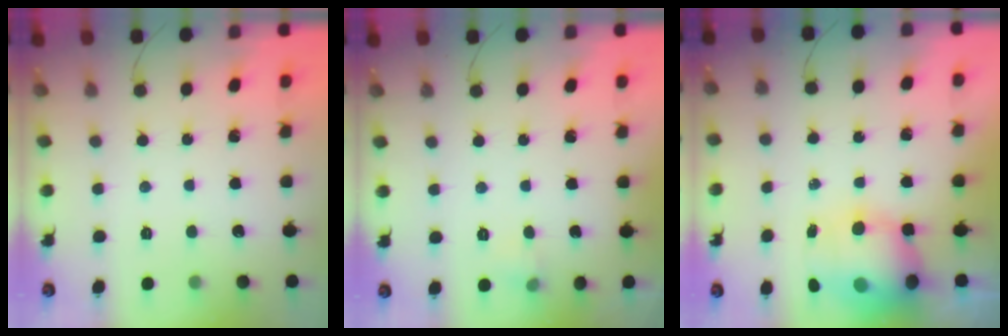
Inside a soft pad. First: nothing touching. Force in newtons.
{"total": 3.7, "press": 3.5, "slide": 1.0}
{"total": 11.6, "press": 11.2, "slide": 3.0}